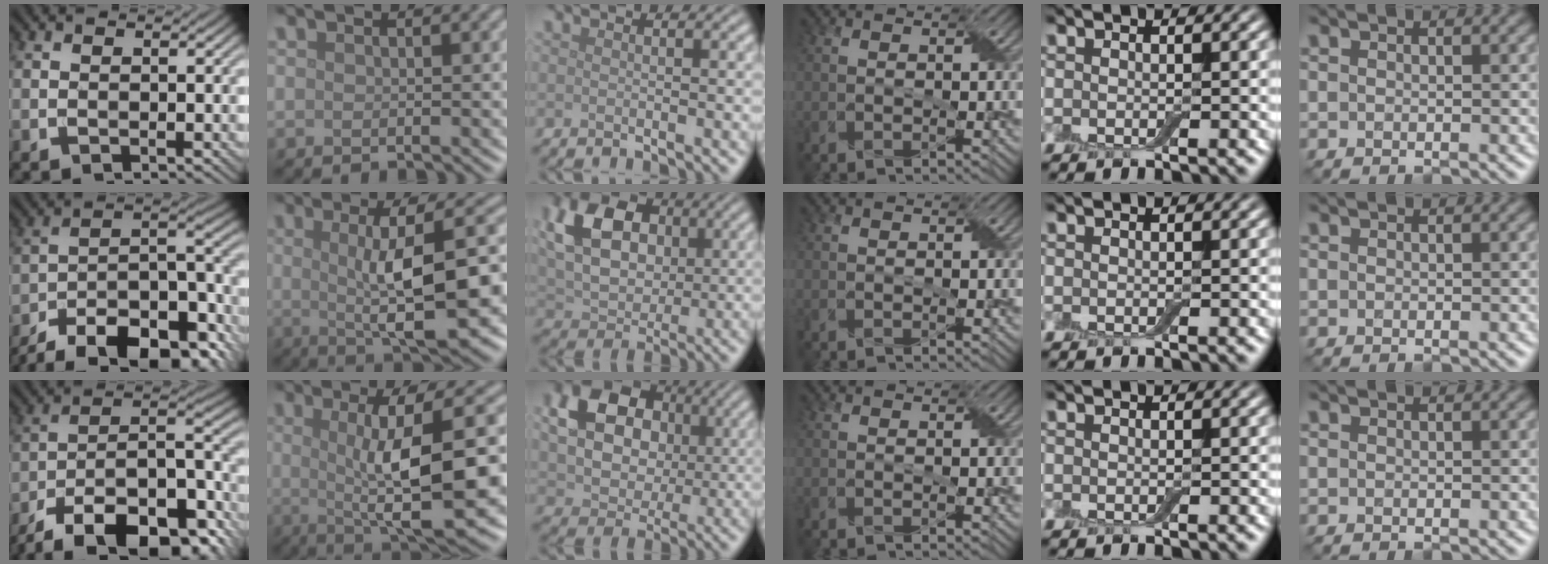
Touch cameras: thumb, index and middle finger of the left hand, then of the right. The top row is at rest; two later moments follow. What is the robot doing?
{"motion": "wrap", "object": "adhesive wrap"}